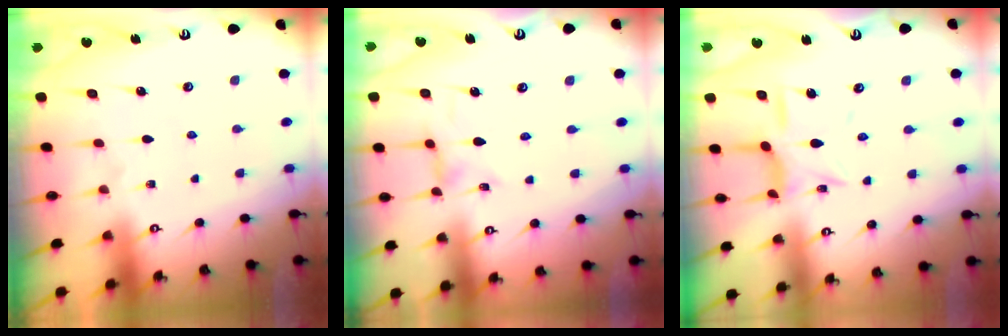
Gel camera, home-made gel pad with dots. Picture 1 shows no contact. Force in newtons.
{"total": 0.5, "press": 0.5, "slide": 0.3}
{"total": 9.9, "press": 9.9, "slide": 0.9}